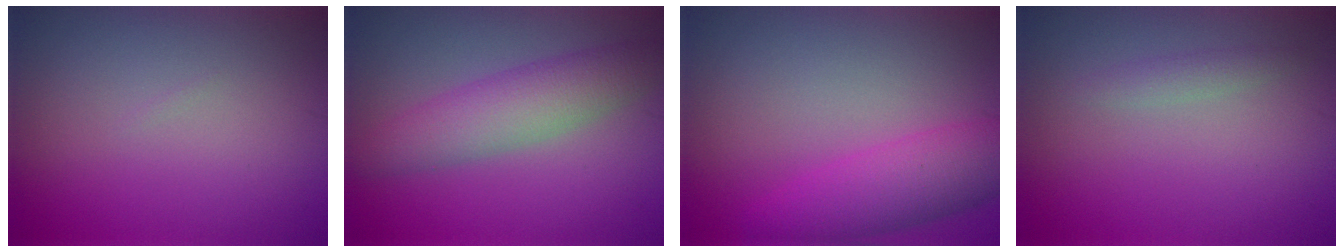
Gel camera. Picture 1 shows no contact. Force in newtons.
{"total": 4.8, "press": 4.8, "slide": 0.1}
{"total": 5.3, "press": 5.3, "slide": 0.4}
{"total": 1.1, "press": 1.1, "slide": 0.0}